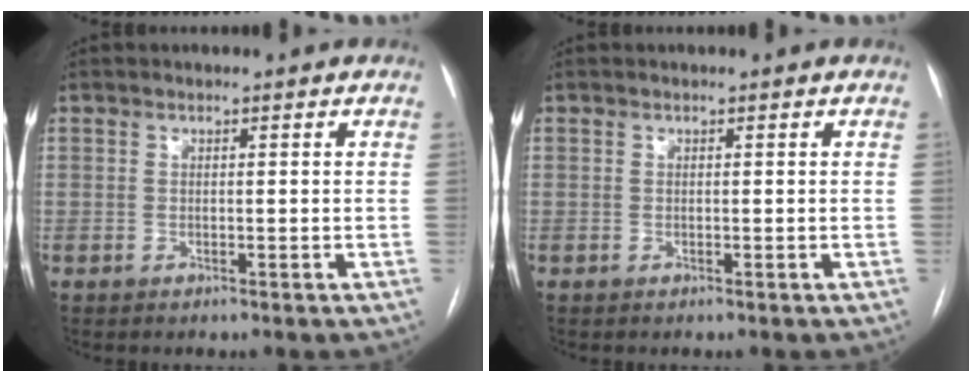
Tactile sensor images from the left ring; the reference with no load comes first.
{"total": 0.0}